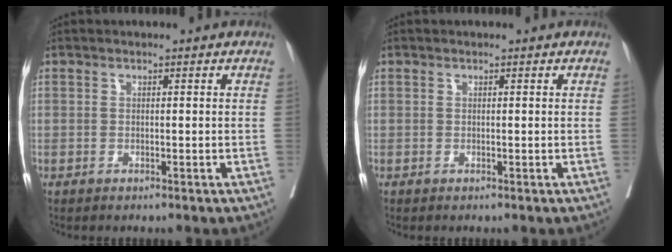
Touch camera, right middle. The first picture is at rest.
{"total": 0.0}